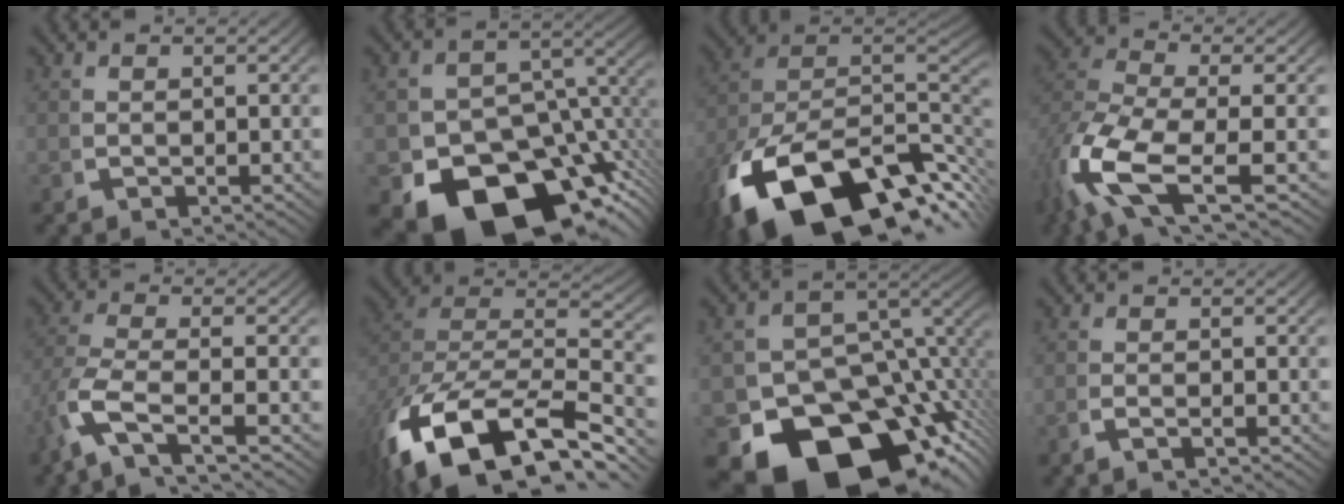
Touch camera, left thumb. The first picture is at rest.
{"total": 19.5, "force": [-8.2, 13.2, 11.8], "torque": [-0.217, -0.087, -0.093]}
{"total": 23.2, "force": [-7.0, 14.5, 16.7], "torque": [-0.310, -0.063, -0.082]}
{"total": 10.2, "force": [-1.4, 5.7, 8.3], "torque": [-0.206, -0.032, -0.013]}
{"total": 6.5, "force": [-2.7, 3.3, 4.9], "torque": [-0.141, -0.027, -0.034]}
{"total": 17.2, "force": [-3.1, 11.3, 12.6], "torque": [-0.256, -0.045, -0.029]}
{"total": 21.4, "force": [-8.9, 13.9, 13.6], "torque": [-0.237, -0.088, -0.107]}
{"total": 1.1, "force": [-0.6, -0.2, 0.9], "torque": [-0.018, 0.006, -0.017]}